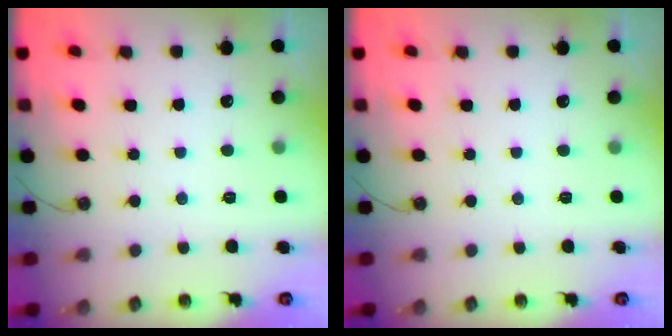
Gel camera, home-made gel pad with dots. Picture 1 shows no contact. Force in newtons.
{"total": 0.0}